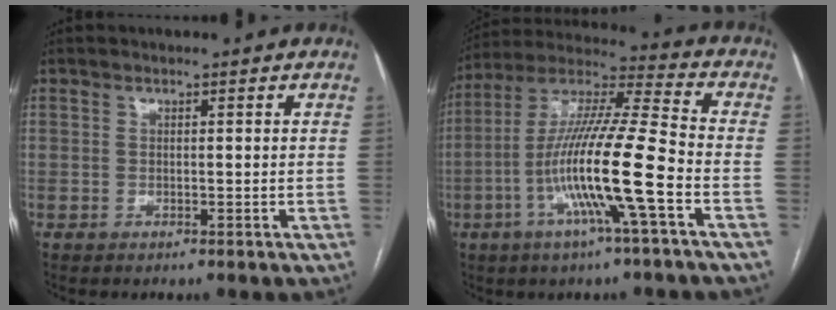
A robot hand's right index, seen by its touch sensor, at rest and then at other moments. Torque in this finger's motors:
{"motor_torque": [2.00, -0.13, 1.05, 0.21]}